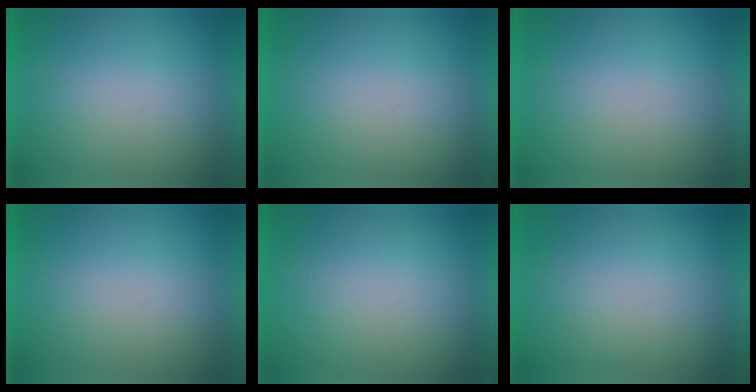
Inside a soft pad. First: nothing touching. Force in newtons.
{"total": 1.1}
{"total": 1.1}
{"total": 1.1}
{"total": 5.0}
{"total": 3.8}